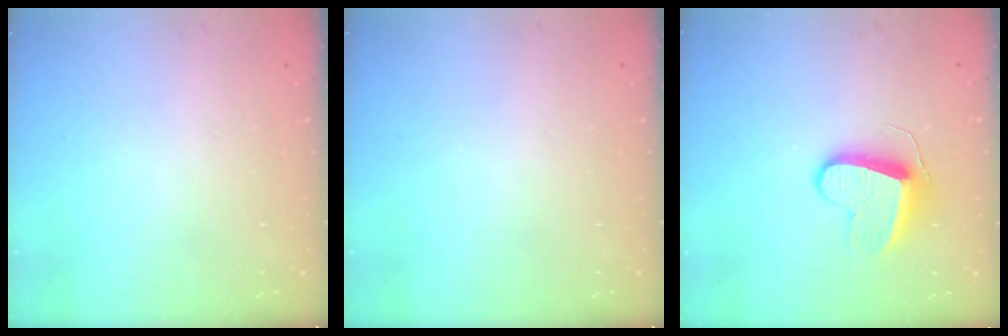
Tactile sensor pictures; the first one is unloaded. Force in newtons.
{"total": 0.0}
{"total": 9.5, "press": 9.5, "slide": 0.7}